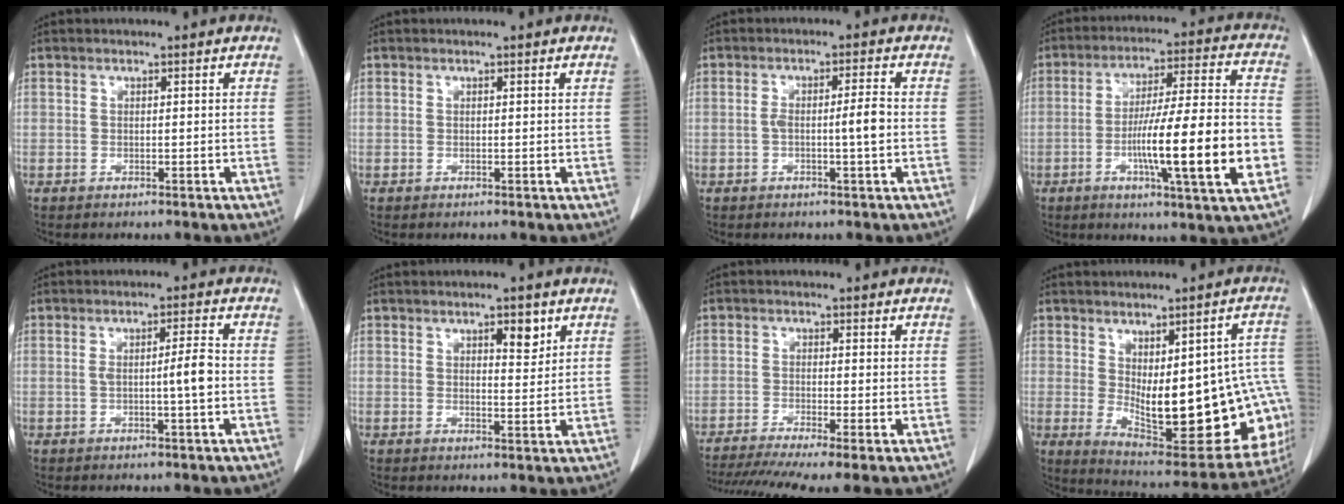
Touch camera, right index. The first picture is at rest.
{"total": 0.0}
{"total": 4.0, "force": [-0.6, -0.1, 3.9], "torque": [-0.071, 0.006, -0.008]}
{"total": 17.8, "force": [-4.6, 0.6, 17.2], "torque": [-0.265, 0.001, -0.072]}
{"total": 3.9, "force": [-0.5, -0.1, 3.9], "torque": [-0.066, 0.003, -0.008]}
{"total": 3.7, "force": [2.1, 1.3, 2.8], "torque": [-0.037, -0.006, 0.029]}
{"total": 11.3, "force": [-8.2, 1.3, 7.7], "torque": [-0.135, -0.015, -0.133]}
{"total": 23.6, "force": [-3.0, 8.7, 21.8], "torque": [-0.213, 0.004, -0.010]}